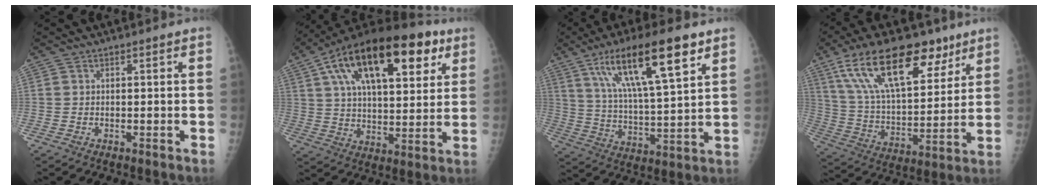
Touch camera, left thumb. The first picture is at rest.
{"total": 25.5, "force": [11.6, 11.8, 19.4], "torque": [-0.296, 0.004, 0.185]}
{"total": 19.0, "force": [10.2, 4.2, 15.4], "torque": [-0.256, -0.027, 0.181]}
{"total": 23.3, "force": [13.6, 10.6, 15.6], "torque": [-0.239, -0.032, 0.242]}